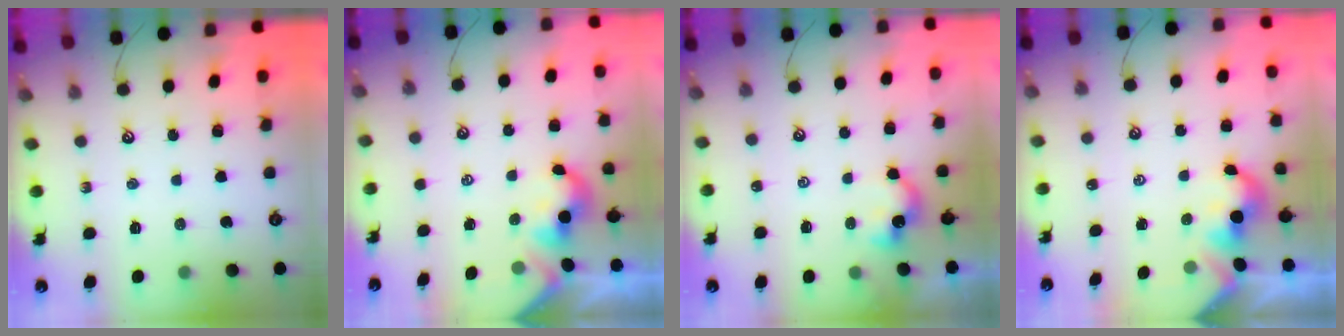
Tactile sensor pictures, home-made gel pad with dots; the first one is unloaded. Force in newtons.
{"total": 1.0, "press": 0.9, "slide": 0.5}
{"total": 2.5, "press": 2.5, "slide": 0.3}
{"total": 2.4, "press": 2.4, "slide": 0.3}